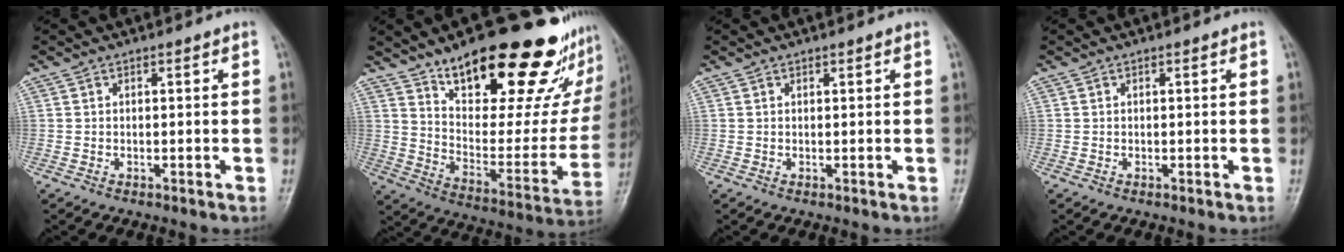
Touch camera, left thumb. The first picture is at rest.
{"total": 31.1, "force": [20.2, 11.6, 20.6], "torque": [-0.261, -0.086, 0.303]}
{"total": 0.6, "force": [0.4, 0.1, 0.4], "torque": [-0.005, -0.001, 0.006]}
{"total": 0.0}